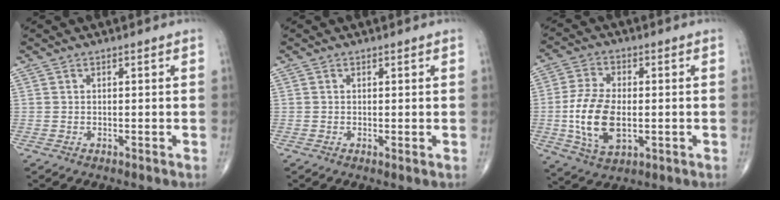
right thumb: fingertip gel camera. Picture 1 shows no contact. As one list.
[{"total": 0.6, "force": [0.1, 0.1, 0.6], "torque": [-0.016, -0.004, 0.000]}, {"total": 12.6, "force": [-1.5, 6.9, 10.4], "torque": [-0.204, -0.003, -0.023]}]